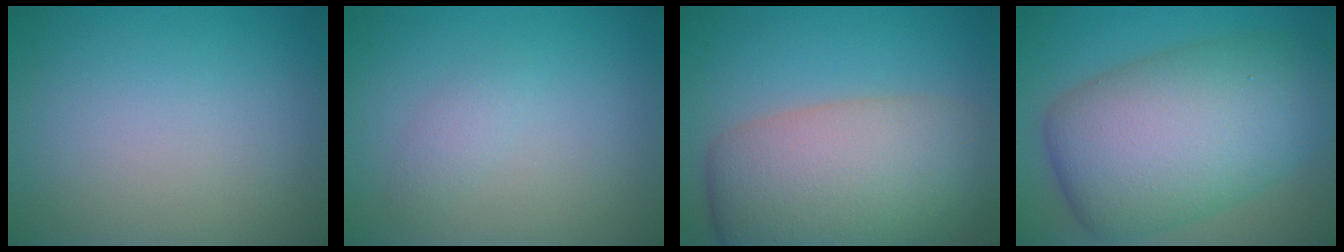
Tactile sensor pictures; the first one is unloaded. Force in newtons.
{"total": 1.2, "press": 1.2, "slide": 0.0}
{"total": 10.6, "press": 10.6, "slide": 0.8}
{"total": 12.4, "press": 12.4, "slide": 0.4}